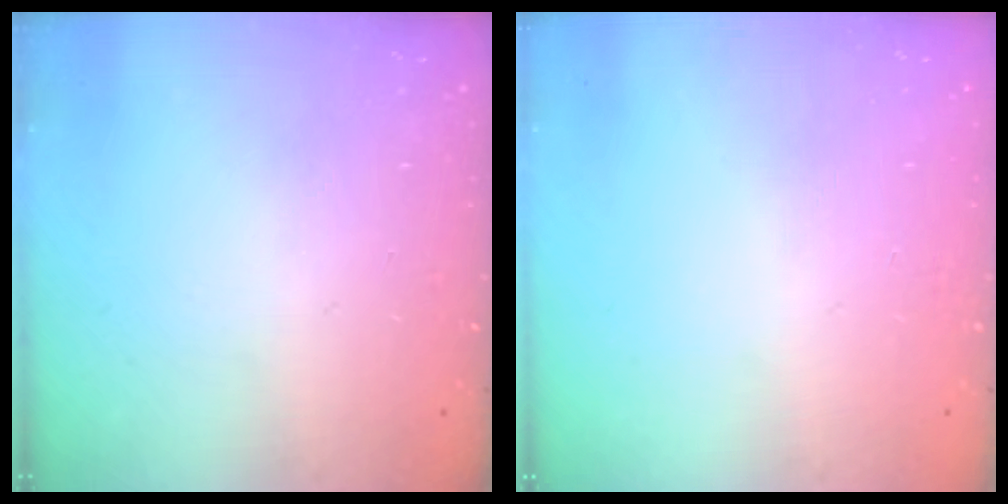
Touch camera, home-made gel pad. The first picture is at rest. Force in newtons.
{"total": 0.0}